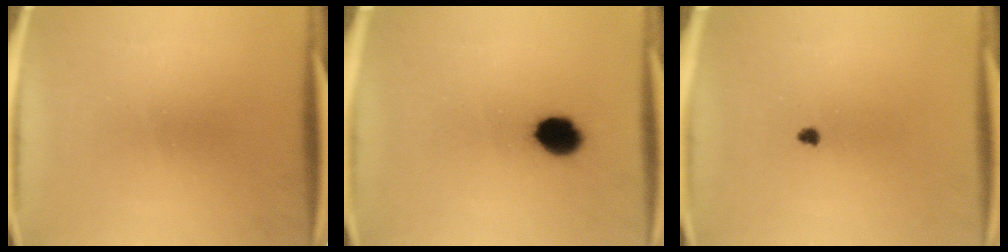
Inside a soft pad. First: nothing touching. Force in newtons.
{"total": 7.0}
{"total": 1.0}